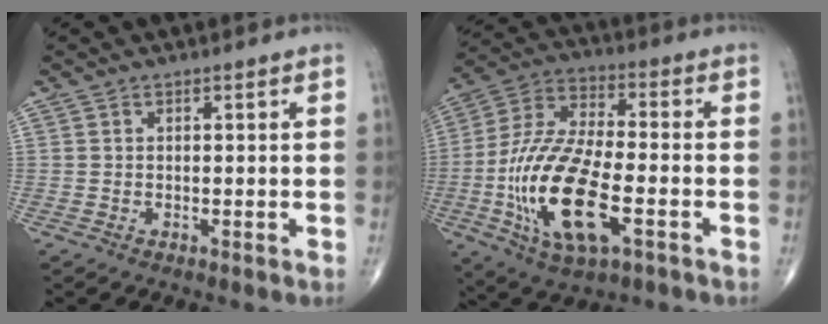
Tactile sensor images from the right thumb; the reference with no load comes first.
{"total": 20.5, "force": [-5.8, 8.6, 17.7], "torque": [-0.360, 0.017, -0.100]}